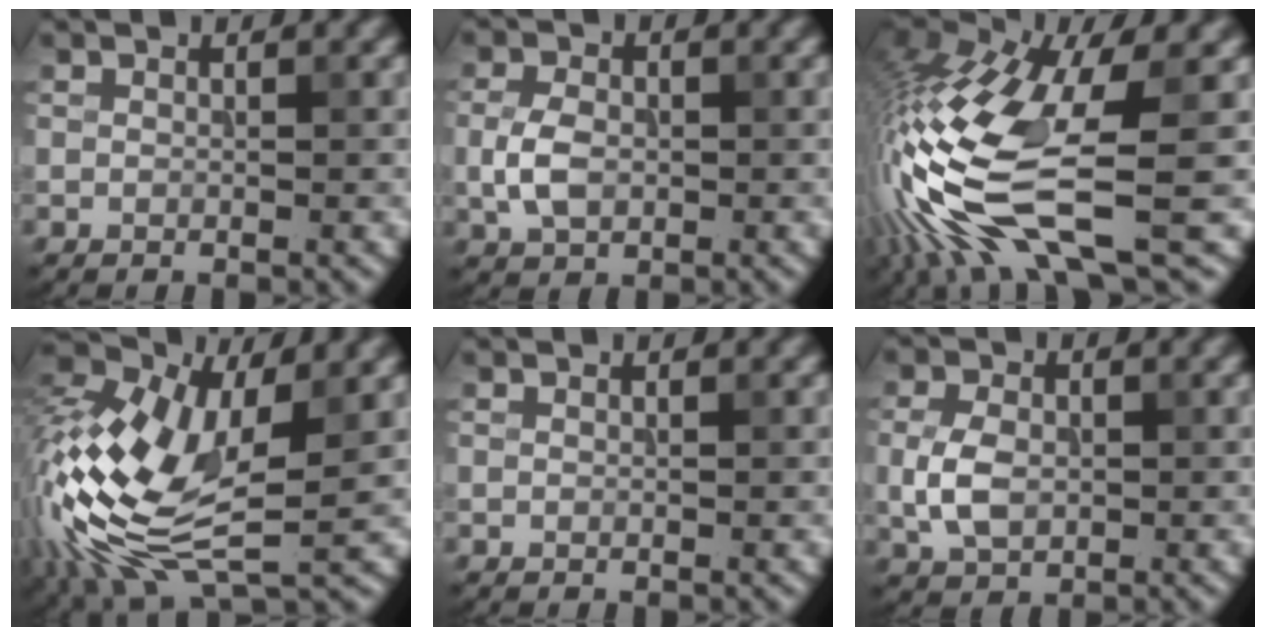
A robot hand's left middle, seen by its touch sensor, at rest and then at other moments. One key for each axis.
{"total": 3.2, "fx": -0.4, "fy": 2.3, "fz": 2.3, "tx": -0.050, "ty": 0.001, "tz": -0.010}
{"total": 13.8, "fx": -4.2, "fy": 4.4, "fz": 12.4, "tx": -0.272, "ty": -0.004, "tz": -0.072}
{"total": 11.7, "fx": -2.2, "fy": 5.6, "fz": 10.0, "tx": -0.221, "ty": 0.005, "tz": -0.051}
{"total": 0.0}
{"total": 3.6, "fx": -0.3, "fy": 2.6, "fz": 2.5, "tx": -0.056, "ty": 0.001, "tz": -0.007}